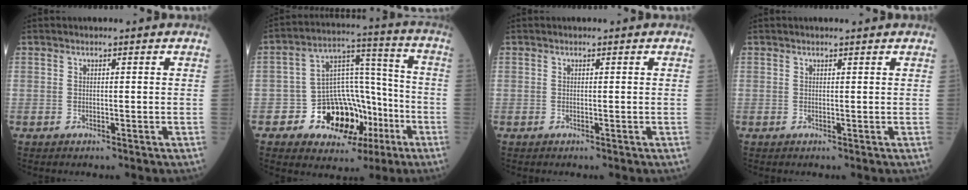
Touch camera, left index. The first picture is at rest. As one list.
[{"total": 13.1, "force": [-5.7, 9.6, 6.9], "torque": [-0.099, 0.040, -0.077]}, {"total": 0.0}, {"total": 0.9, "force": [0.8, -0.1, 0.3], "torque": [-0.004, 0.003, 0.016]}]